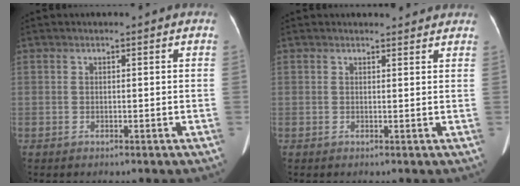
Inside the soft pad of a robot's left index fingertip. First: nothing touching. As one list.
[{"total": 2.6, "force": [2.2, 1.3, 0.0], "torque": [0.007, 0.011, 0.020]}]